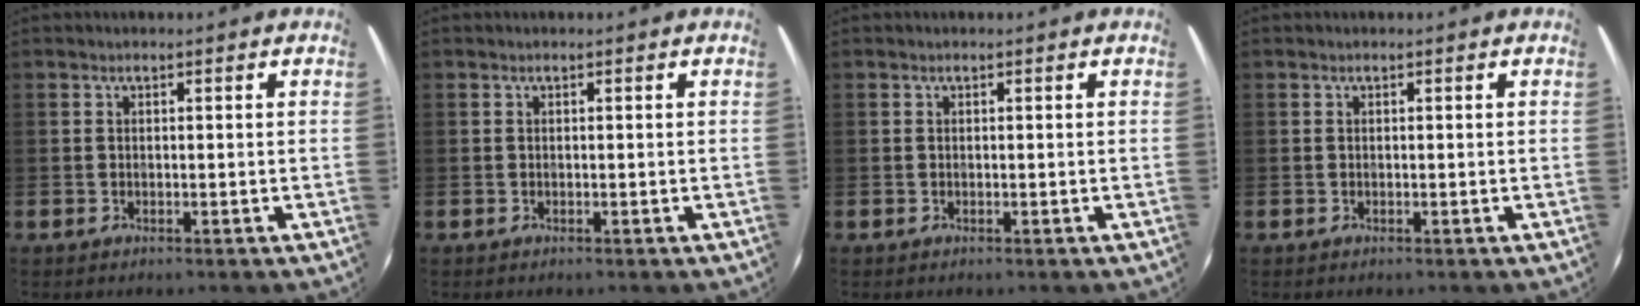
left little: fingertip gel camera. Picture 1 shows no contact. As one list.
[{"total": 0.0}, {"total": 0.0}, {"total": 0.0}]